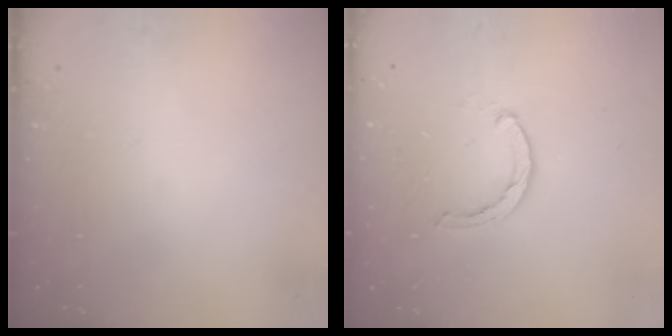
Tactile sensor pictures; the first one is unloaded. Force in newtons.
{"total": 2.4, "press": 2.4, "slide": 0.4}